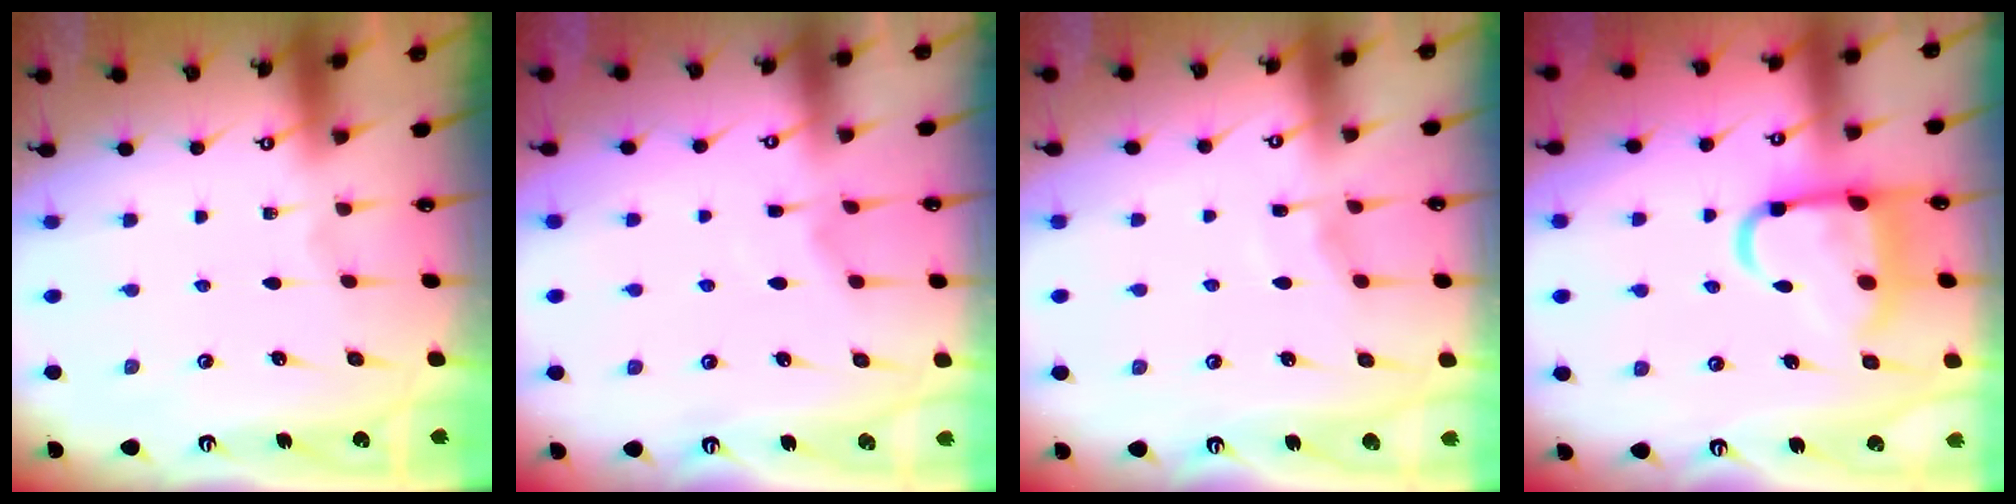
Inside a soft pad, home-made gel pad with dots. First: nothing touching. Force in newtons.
{"total": 3.3, "press": 3.3, "slide": 0.7}
{"total": 3.8, "press": 3.8, "slide": 0.5}
{"total": 13.2, "press": 13.1, "slide": 1.5}